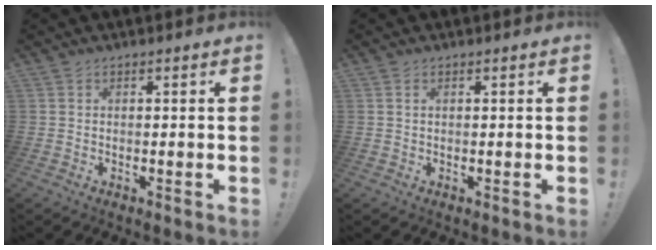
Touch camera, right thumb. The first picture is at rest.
{"total": 0.5, "force": [0.1, 0.1, 0.5], "torque": [-0.011, 0.002, 0.002]}